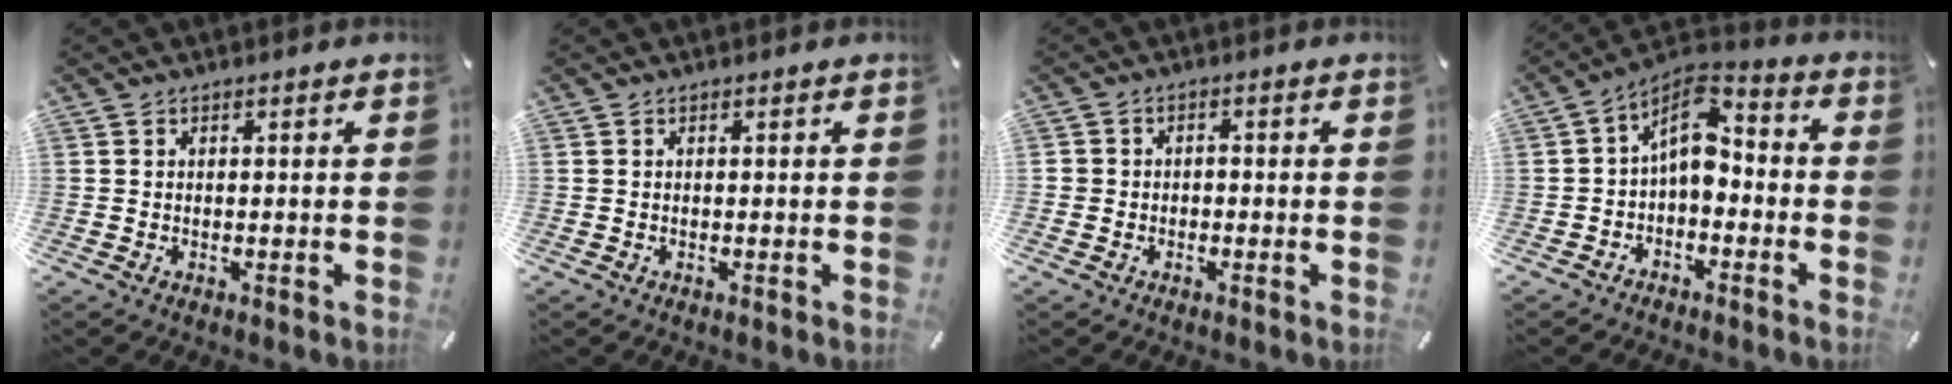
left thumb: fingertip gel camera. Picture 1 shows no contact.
{"total": 0.0}
{"total": 1.9, "force": [-1.0, 1.5, 0.5], "torque": [-0.007, 0.010, -0.022]}
{"total": 8.5, "force": [-0.2, 5.7, 6.3], "torque": [-0.112, -0.006, -0.007]}